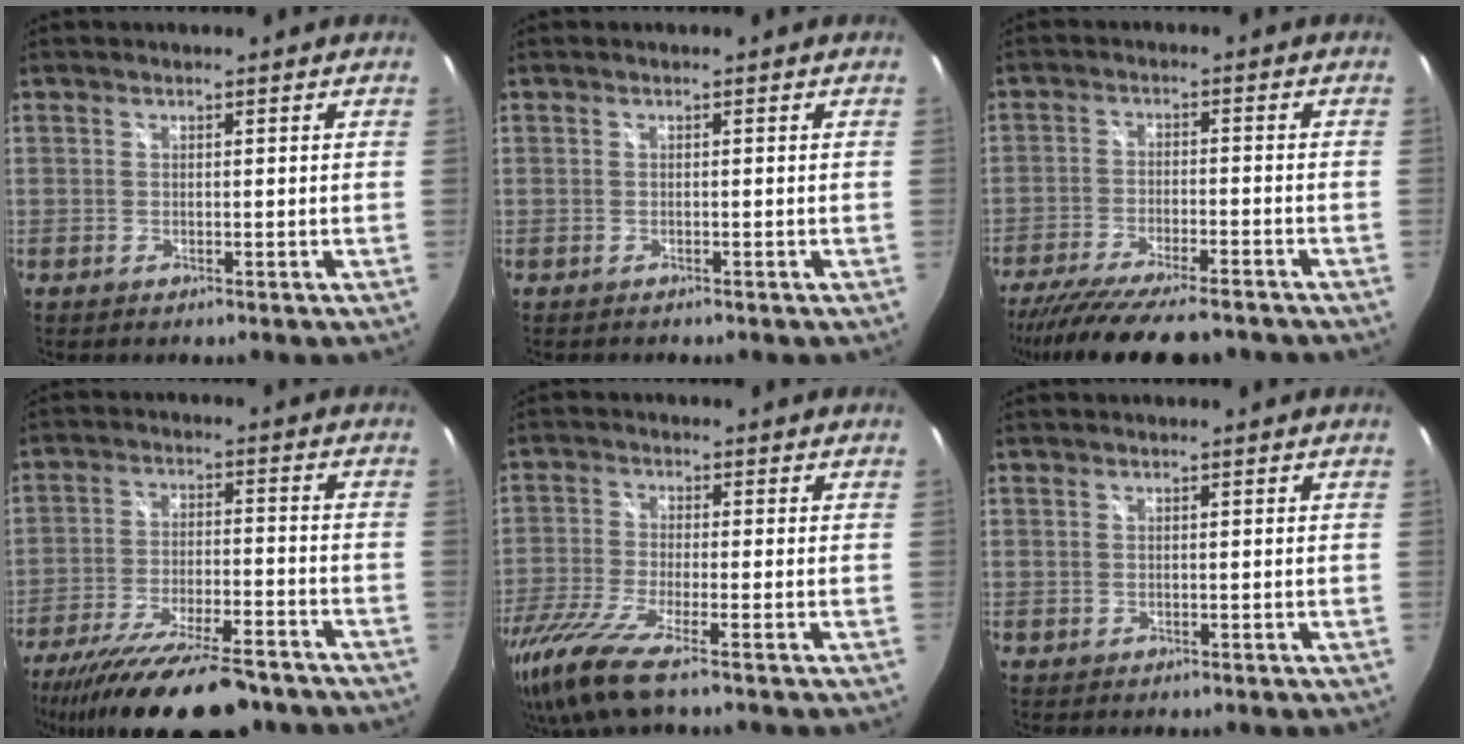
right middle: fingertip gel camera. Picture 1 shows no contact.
{"total": 0.6, "force": [-0.6, 0.2, 0.1], "torque": [-0.002, -0.004, -0.010]}
{"total": 17.0, "force": [-14.5, 3.2, 8.4], "torque": [-0.168, -0.041, -0.227]}
{"total": 21.5, "force": [-17.4, 5.1, 11.5], "torque": [-0.221, -0.047, -0.268]}
{"total": 10.8, "force": [-7.9, 0.7, 7.3], "torque": [-0.169, -0.045, -0.150]}
{"total": 0.0}